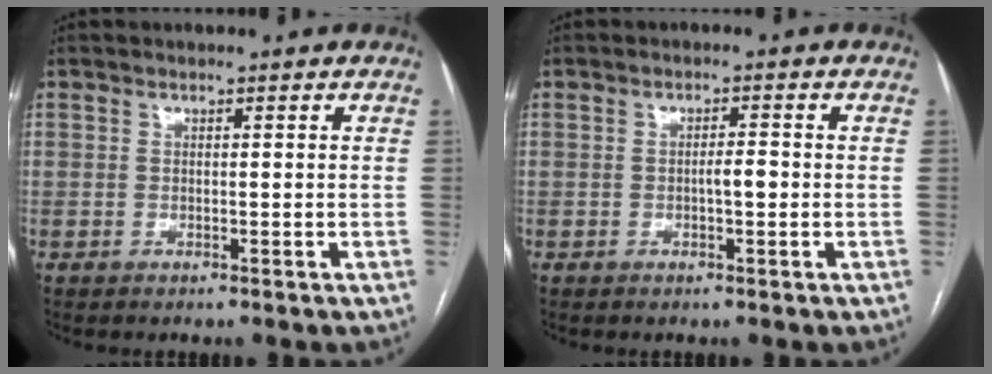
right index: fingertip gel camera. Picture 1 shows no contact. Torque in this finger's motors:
{"motor_torque": [0.53, 0.02, 0.04, 0.03]}